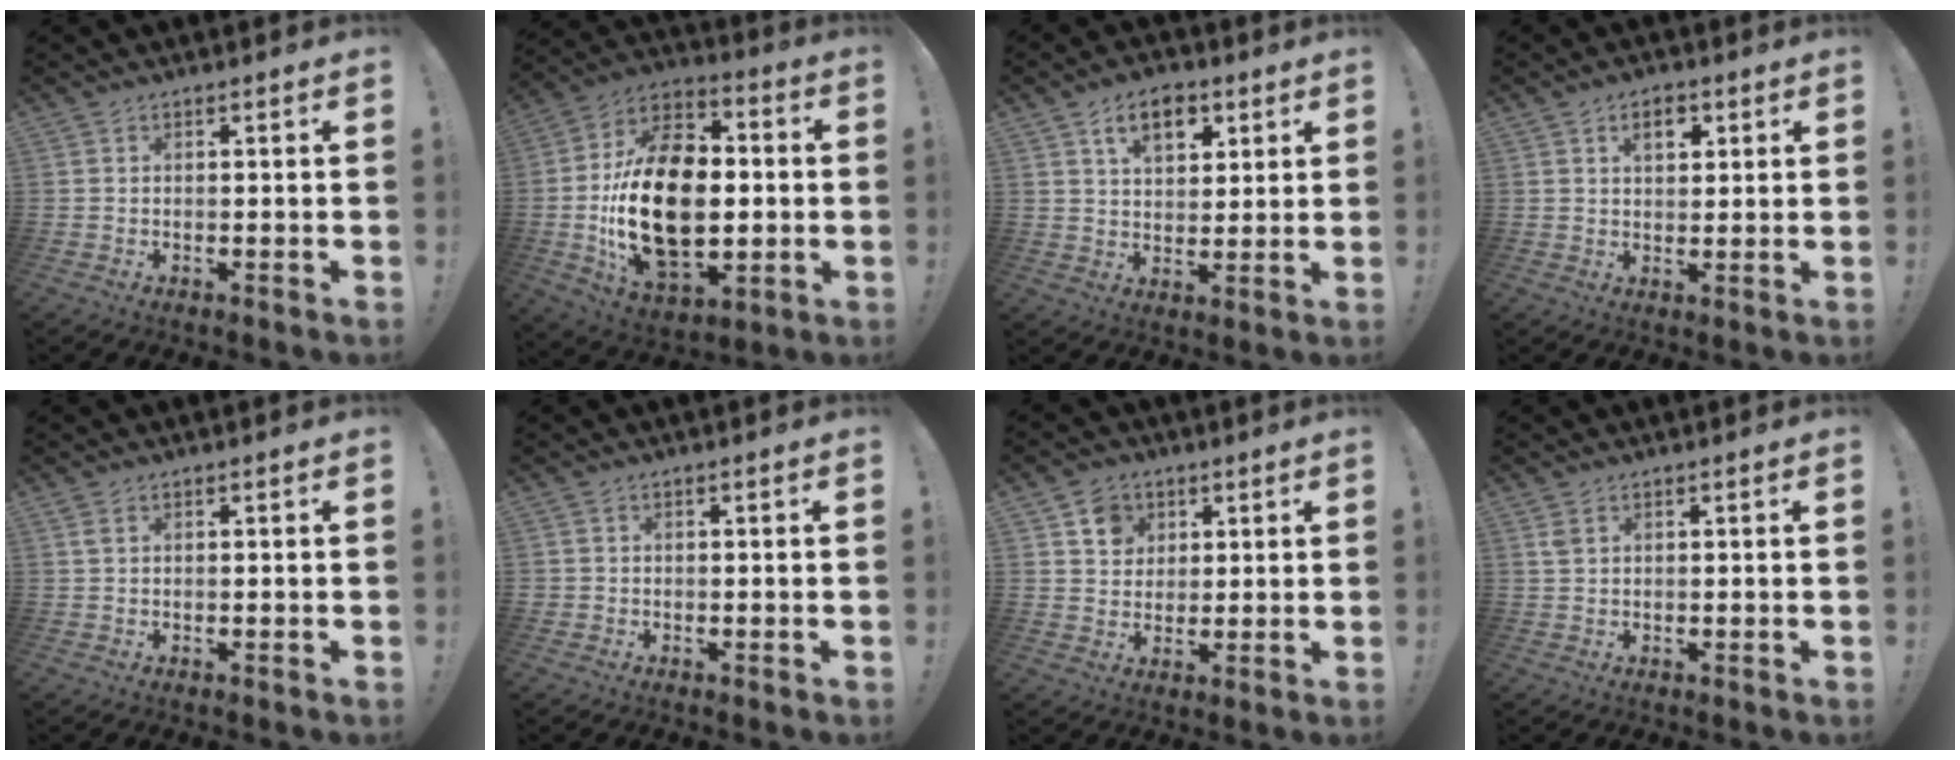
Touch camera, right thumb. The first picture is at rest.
{"total": 27.2, "force": [-1.4, 17.2, 21.0], "torque": [-0.391, 0.007, -0.014]}
{"total": 10.4, "force": [5.3, 6.3, 6.4], "torque": [-0.092, -0.011, 0.094]}
{"total": 5.5, "force": [2.5, 3.2, 3.7], "torque": [-0.041, -0.005, 0.040]}
{"total": 1.4, "force": [0.7, 0.6, 1.1], "torque": [-0.022, 0.002, 0.013]}
{"total": 0.9, "force": [-0.1, 0.9, 0.0], "torque": [-0.007, 0.006, 0.000]}
{"total": 7.9, "force": [3.6, 6.8, 1.9], "torque": [-0.020, -0.018, 0.070]}
{"total": 1.8, "force": [1.0, 1.0, 1.1], "torque": [-0.022, 0.002, 0.018]}